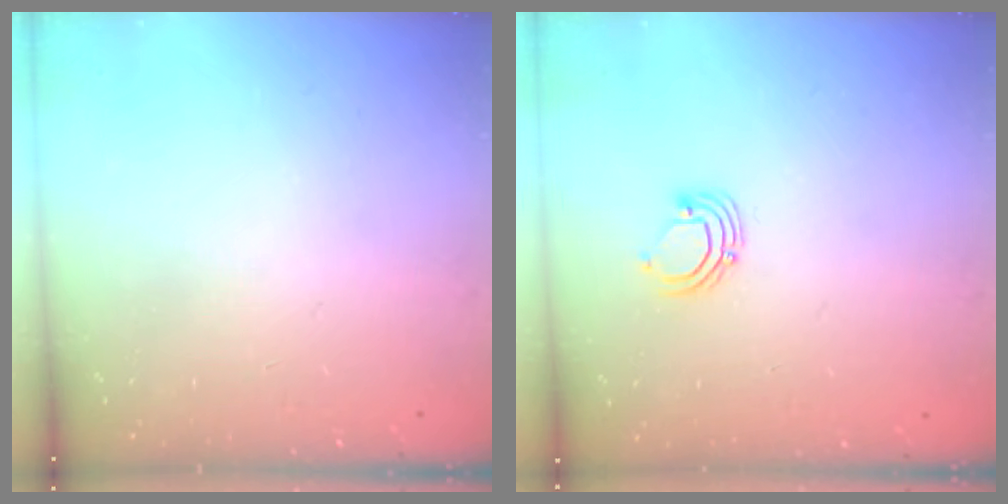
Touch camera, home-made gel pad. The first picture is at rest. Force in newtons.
{"total": 3.4, "press": 3.4, "slide": 0.3}